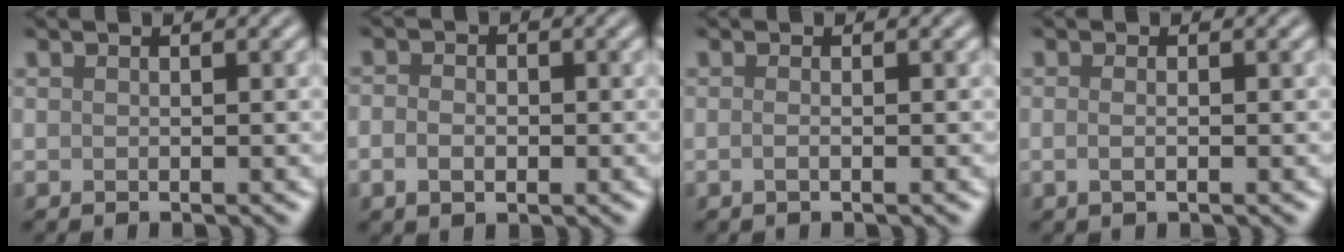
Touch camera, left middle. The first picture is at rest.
{"total": 2.3, "force": [-0.4, 1.7, 1.5], "torque": [-0.020, -0.002, -0.012]}
{"total": 0.8, "force": [-0.2, 0.3, 0.7], "torque": [-0.014, -0.005, -0.008]}
{"total": 1.1, "force": [-0.2, 0.4, 1.0], "torque": [-0.019, -0.004, -0.005]}